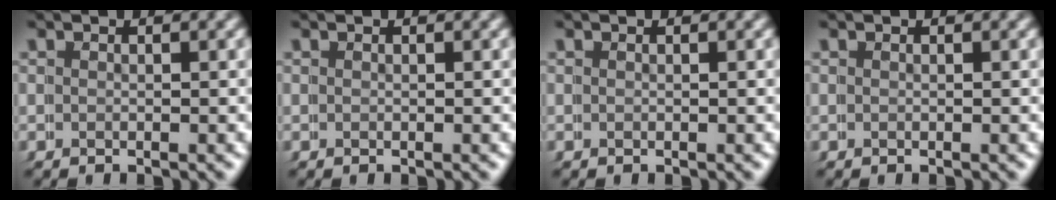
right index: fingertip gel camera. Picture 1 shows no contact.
{"total": 0.0}
{"total": 0.0}
{"total": 0.0}